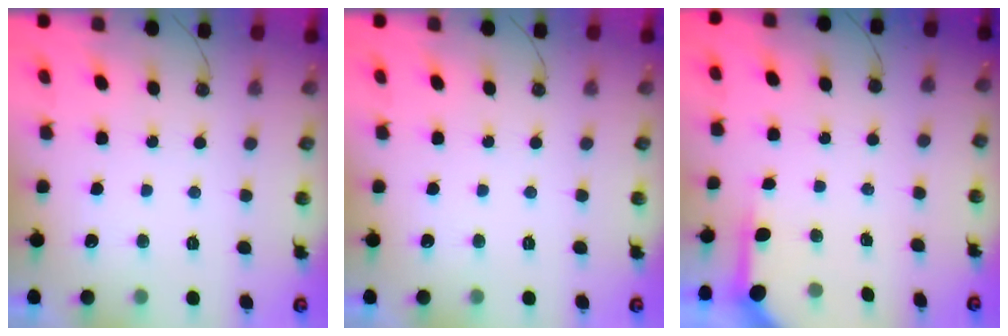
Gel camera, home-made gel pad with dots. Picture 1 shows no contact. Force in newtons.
{"total": 0.0}
{"total": 4.0, "press": 4.0, "slide": 0.4}